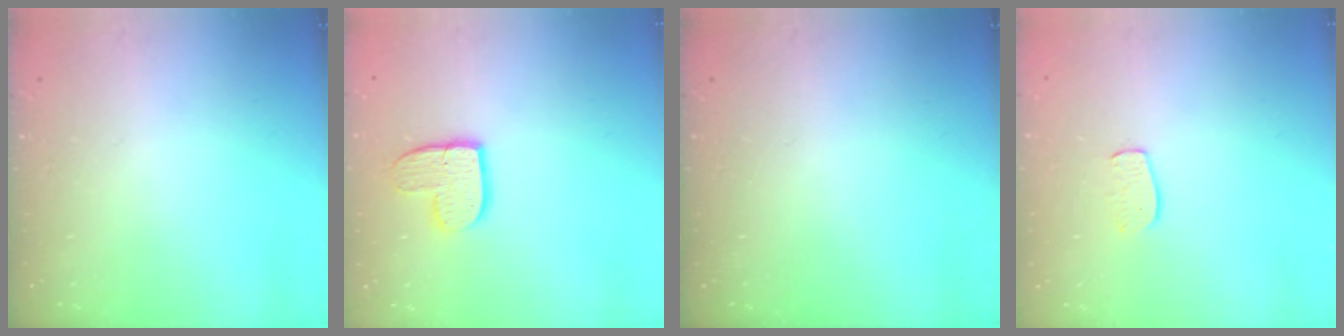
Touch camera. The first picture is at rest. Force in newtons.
{"total": 10.3, "press": 10.2, "slide": 0.9}
{"total": 0.0}
{"total": 6.9, "press": 6.8, "slide": 0.4}